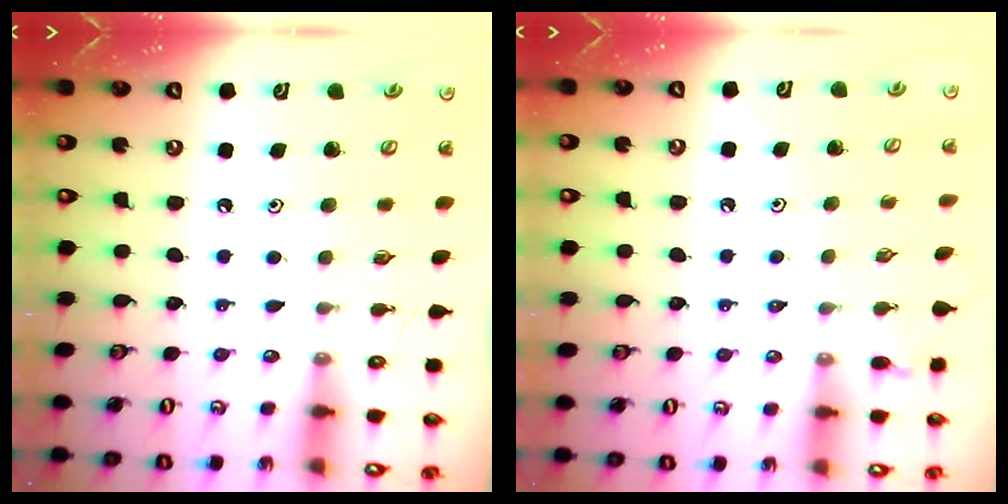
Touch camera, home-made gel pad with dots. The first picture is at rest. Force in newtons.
{"total": 5.4, "press": 5.3, "slide": 0.9}